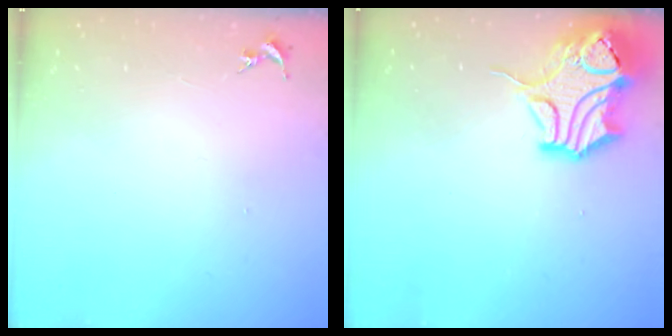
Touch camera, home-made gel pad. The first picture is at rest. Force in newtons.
{"total": 15.2, "press": 15.0, "slide": 2.4}